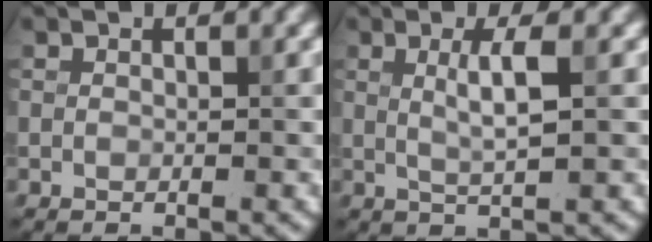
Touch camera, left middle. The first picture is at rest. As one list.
[{"total": 2.5, "force": [0.4, 0.2, 2.5], "torque": [-0.046, 0.005, 0.011]}]